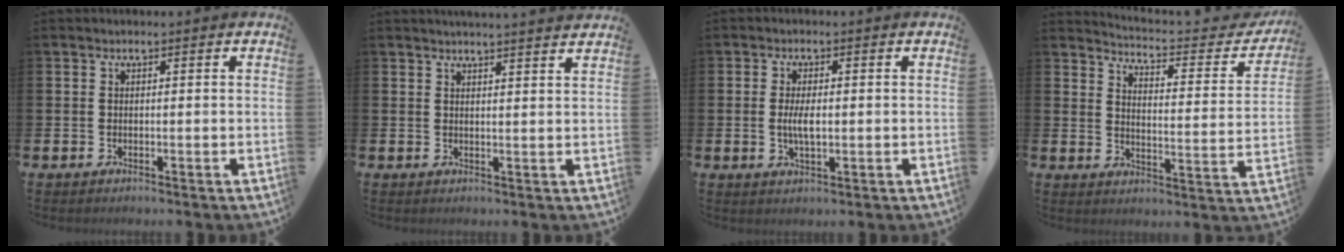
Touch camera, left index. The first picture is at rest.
{"total": 2.6, "force": [2.6, -0.4, 0.0], "torque": [0.011, -0.021, 0.044]}
{"total": 3.3, "force": [0.1, 1.4, 3.0], "torque": [-0.042, -0.003, -0.004]}
{"total": 4.1, "force": [3.9, 0.8, 1.2], "torque": [-0.034, -0.037, 0.056]}